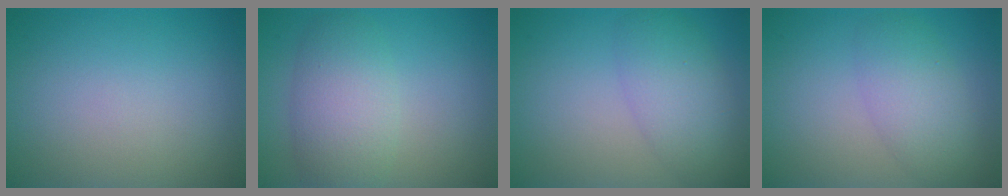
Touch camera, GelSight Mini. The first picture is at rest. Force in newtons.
{"total": 3.6, "press": 3.6, "slide": 0.3}
{"total": 4.2, "press": 4.2, "slide": 0.2}
{"total": 3.7, "press": 3.7, "slide": 0.1}